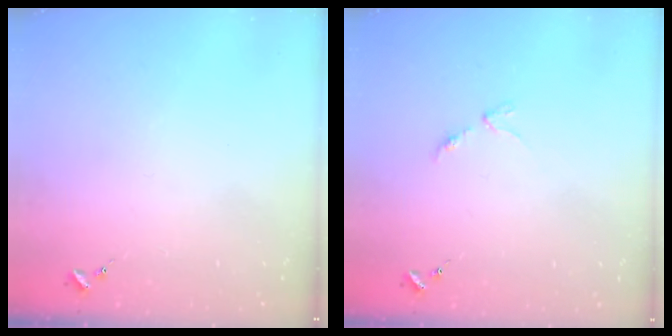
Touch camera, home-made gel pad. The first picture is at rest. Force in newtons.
{"total": 2.8, "press": 2.8, "slide": 0.5}